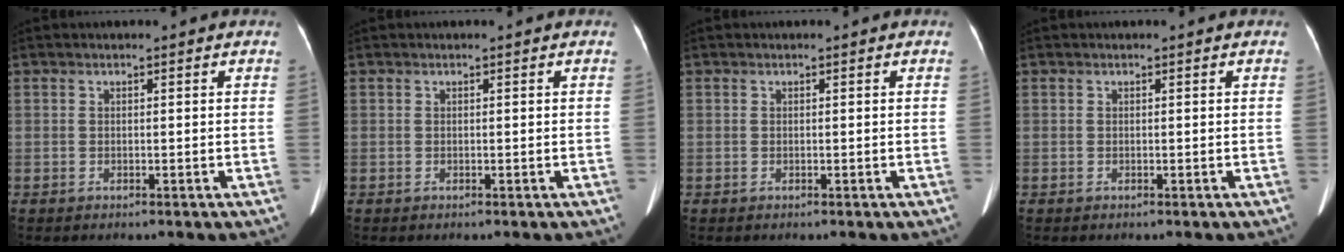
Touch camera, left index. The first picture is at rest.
{"total": 0.0}
{"total": 0.0}
{"total": 0.0}